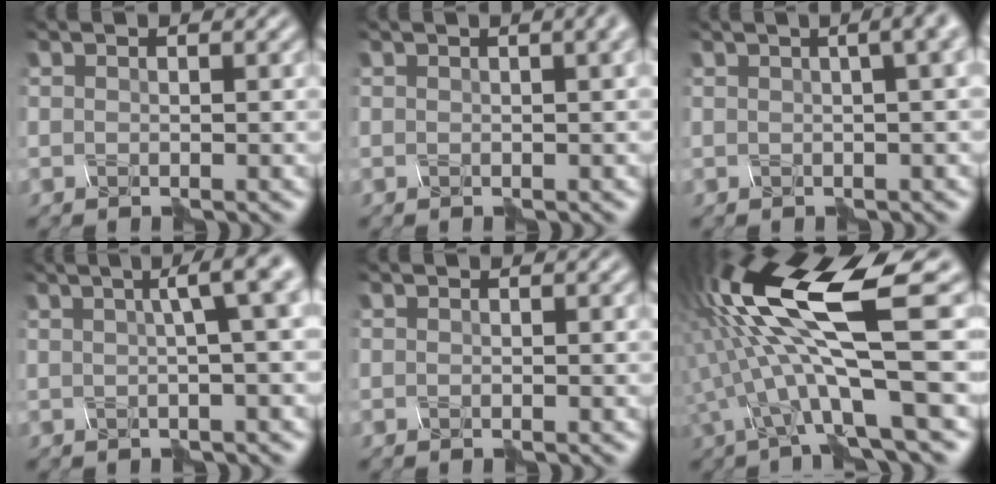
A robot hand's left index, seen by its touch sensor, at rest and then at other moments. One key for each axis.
{"total": 7.0, "fx": 3.2, "fy": 3.4, "fz": 5.2, "tx": -0.013, "ty": 0.039, "tz": 0.024}
{"total": 7.9, "fx": 2.9, "fy": 3.9, "fz": 6.3, "tx": -0.030, "ty": 0.043, "tz": 0.027}
{"total": 3.8, "fx": 0.2, "fy": 0.2, "fz": 3.8, "tx": -0.033, "ty": 0.001, "tz": 0.026}
{"total": 0.0}
{"total": 10.2, "fx": -0.8, "fy": 1.1, "fz": 10.2, "tx": -0.228, "ty": -0.007, "tz": 0.026}